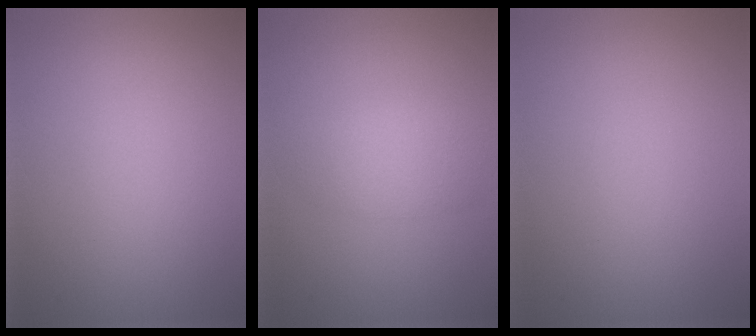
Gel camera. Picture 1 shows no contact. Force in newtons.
{"total": 2.5, "press": 2.5, "slide": 0.2}
{"total": 0.0}